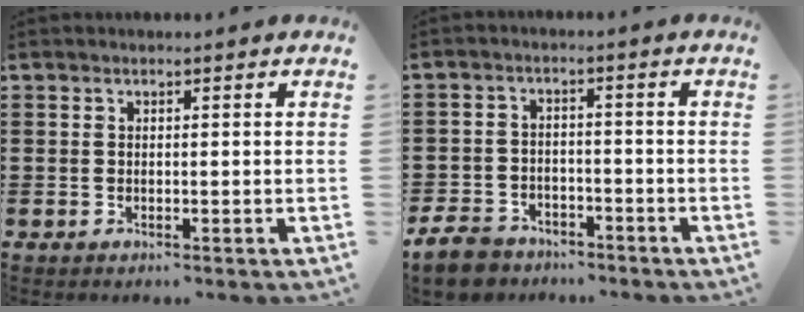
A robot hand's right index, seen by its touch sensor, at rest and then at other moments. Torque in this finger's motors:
{"motor_torque": [-1.30, 0.84, -1.05, -0.21]}